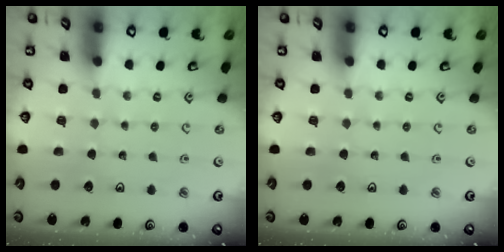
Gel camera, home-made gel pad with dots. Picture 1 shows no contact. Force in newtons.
{"total": 0.0}